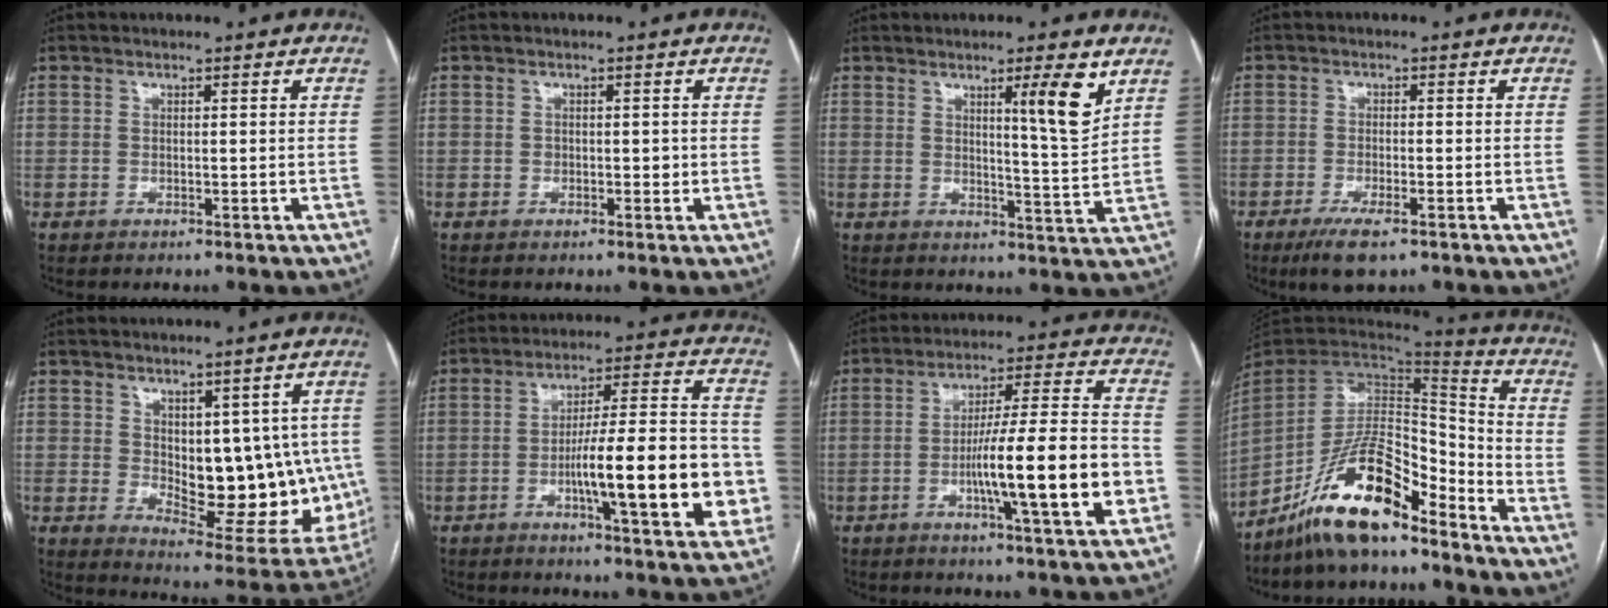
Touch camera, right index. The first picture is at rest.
{"total": 1.4, "force": [-0.1, 1.1, 1.0], "torque": [-0.011, 0.002, -0.001]}
{"total": 7.3, "force": [4.0, -0.3, 6.1], "torque": [-0.088, -0.016, 0.060]}
{"total": 5.6, "force": [-3.6, 1.2, 4.1], "torque": [-0.077, -0.011, -0.057]}
{"total": 16.1, "force": [0.0, 7.7, 14.2], "torque": [-0.167, -0.004, 0.026]}
{"total": 18.3, "force": [-4.3, 3.1, 17.5], "torque": [-0.238, 0.019, -0.058]}
{"total": 16.6, "force": [-4.2, 0.9, 16.0], "torque": [-0.257, 0.004, -0.066]}
{"total": 16.4, "force": [-12.1, 4.5, 10.1], "torque": [-0.185, 0.018, -0.219]}